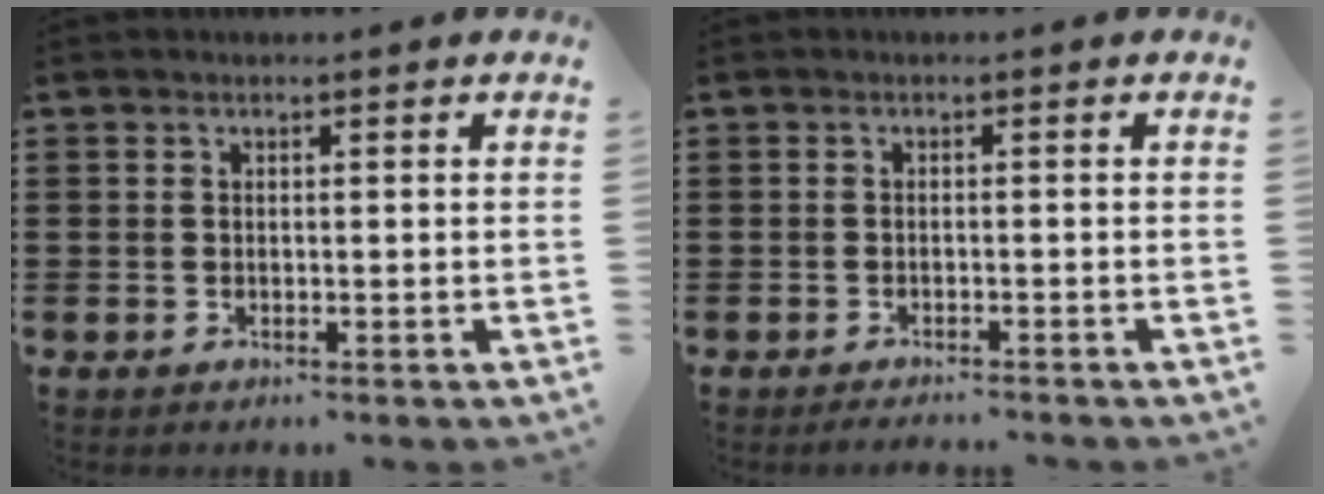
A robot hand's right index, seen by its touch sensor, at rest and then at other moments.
{"total": 1.2, "force": [-1.2, -0.1, 0.2], "torque": [-0.005, -0.001, -0.022]}